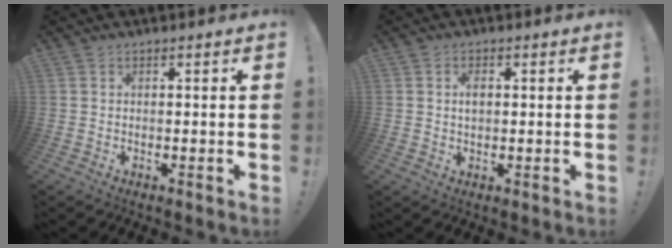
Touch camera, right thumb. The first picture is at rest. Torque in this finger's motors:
{"motor_torque": [-0.01, 0.33, -0.06, 0.09, 0.00]}